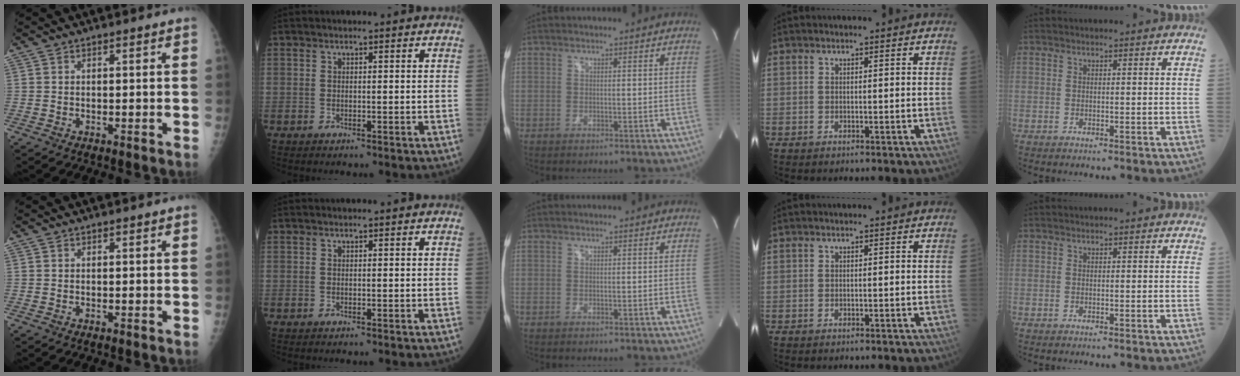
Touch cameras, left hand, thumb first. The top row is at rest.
{}